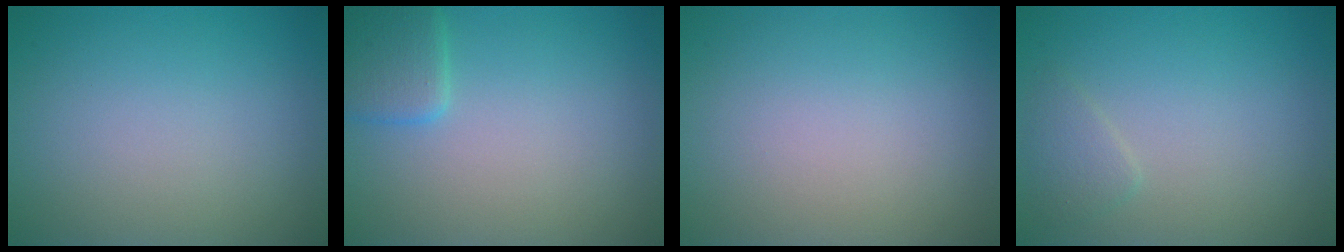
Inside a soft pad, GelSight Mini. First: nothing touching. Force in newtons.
{"total": 2.5, "press": 2.5, "slide": 0.1}
{"total": 0.0}
{"total": 1.3, "press": 1.3, "slide": 0.0}